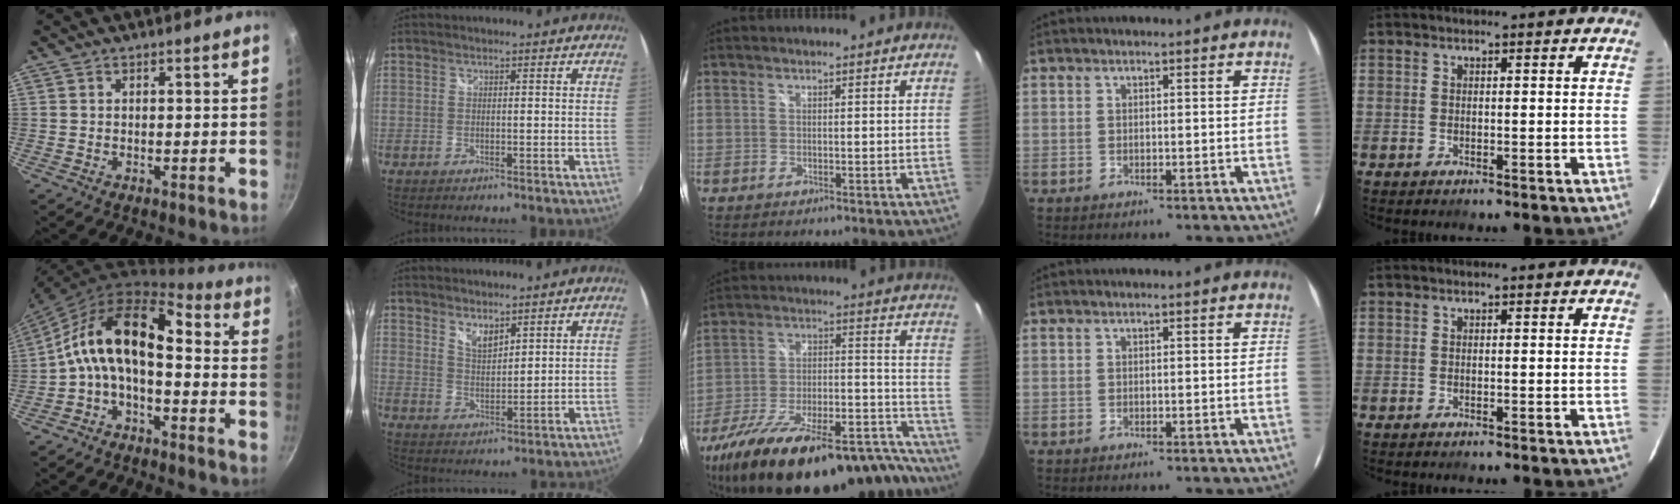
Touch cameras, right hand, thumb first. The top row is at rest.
{"thumb": {"total": 13.9, "force": [-1.9, 7.7, 11.5], "torque": [-0.203, 0.058, -0.056]}, "index": {"total": 4.0, "force": [3.2, 1.4, 1.9], "torque": [-0.030, -0.003, 0.058]}, "middle": {"total": 33.7, "force": [-26.8, 10.1, 17.8], "torque": [-0.279, -0.016, -0.382]}}